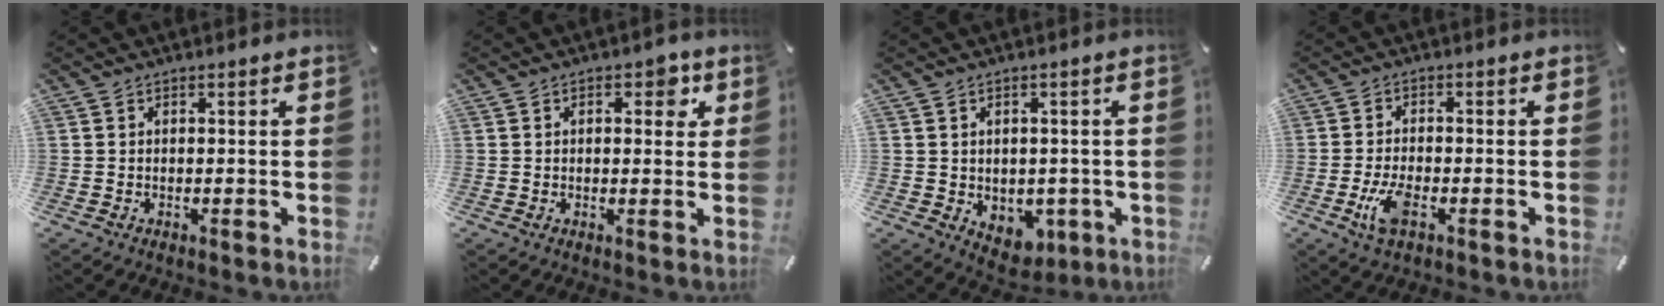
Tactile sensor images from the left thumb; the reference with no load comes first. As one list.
[{"total": 4.4, "force": [1.4, 2.5, 3.3], "torque": [-0.039, 0.000, 0.014]}, {"total": 4.5, "force": [-0.4, 4.0, 2.0], "torque": [-0.013, 0.001, -0.004]}, {"total": 6.2, "force": [-2.2, 2.6, 5.1], "torque": [-0.116, -0.003, -0.042]}]